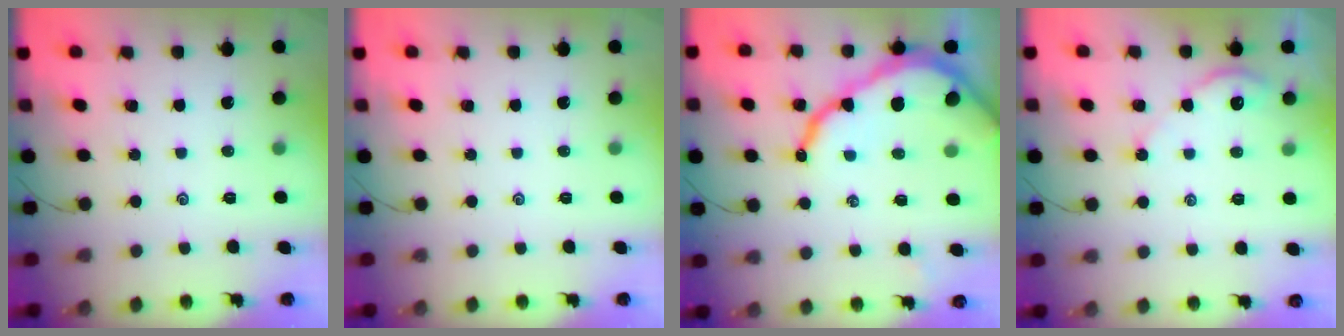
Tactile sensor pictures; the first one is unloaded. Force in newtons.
{"total": 0.0}
{"total": 15.2, "press": 15.2, "slide": 1.6}
{"total": 3.8, "press": 3.7, "slide": 0.4}